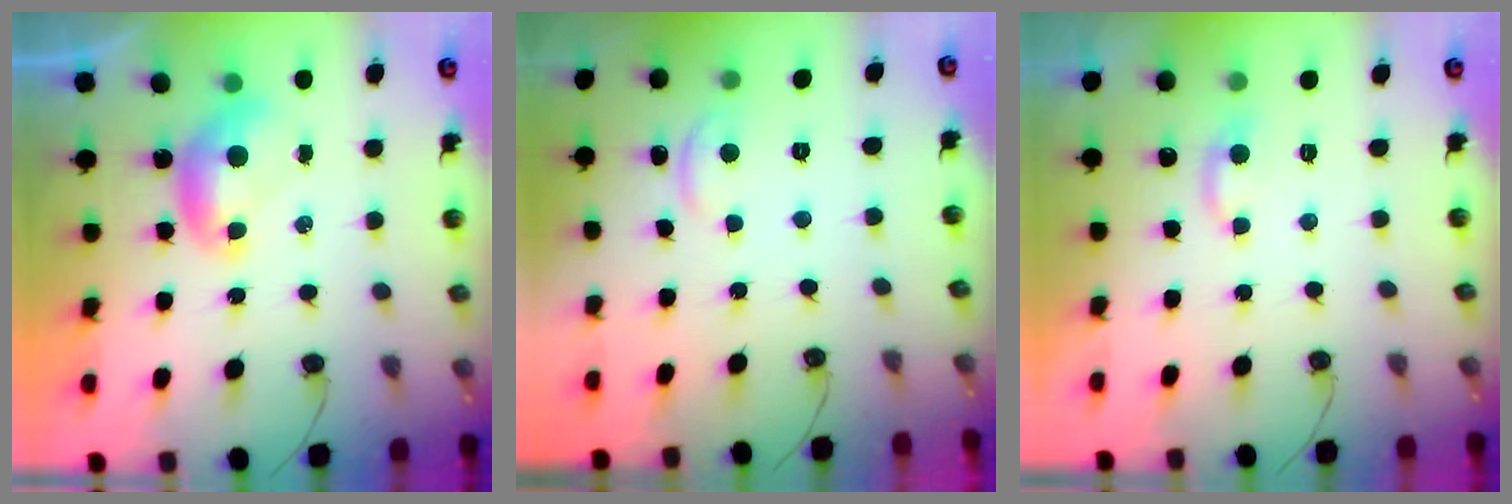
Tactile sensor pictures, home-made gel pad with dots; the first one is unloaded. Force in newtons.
{"total": 1.8, "press": 1.8, "slide": 0.4}
{"total": 2.2, "press": 2.2, "slide": 0.5}